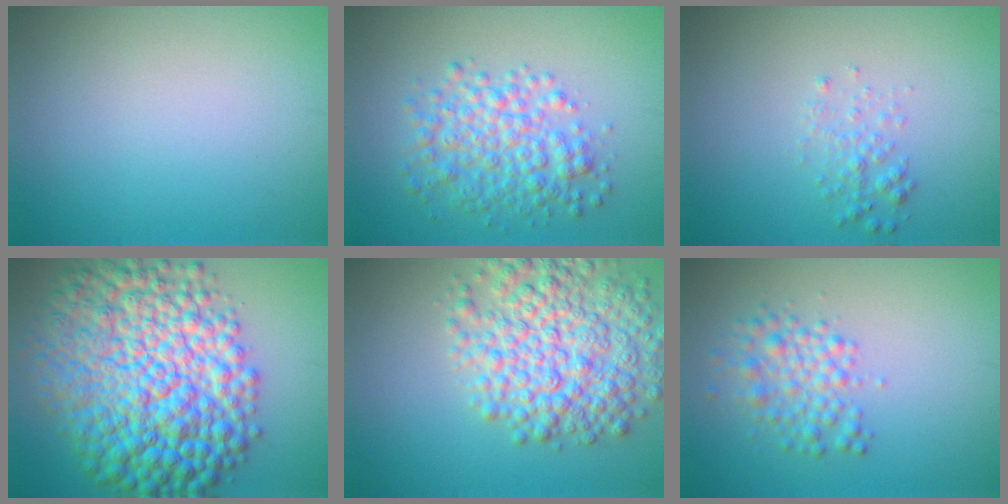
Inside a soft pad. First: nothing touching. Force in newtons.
{"total": 4.7, "press": 4.7, "slide": 0.0}
{"total": 1.4, "press": 1.4, "slide": 0.0}
{"total": 13.9, "press": 13.9, "slide": 0.0}
{"total": 8.1, "press": 8.1, "slide": 0.2}
{"total": 2.9, "press": 2.9, "slide": 0.0}